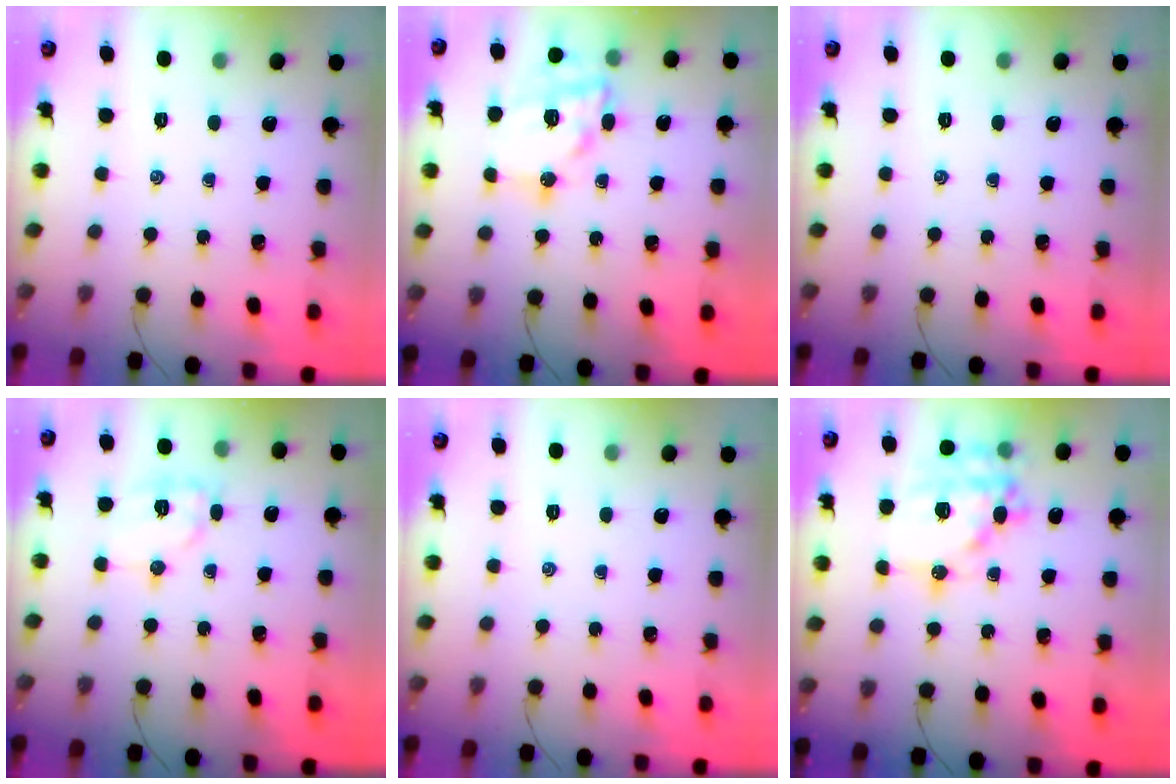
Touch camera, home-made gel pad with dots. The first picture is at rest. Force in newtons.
{"total": 17.0, "press": 16.7, "slide": 3.5}
{"total": 0.0}
{"total": 9.5, "press": 9.5, "slide": 0.3}
{"total": 0.0}
{"total": 17.9, "press": 17.6, "slide": 3.4}